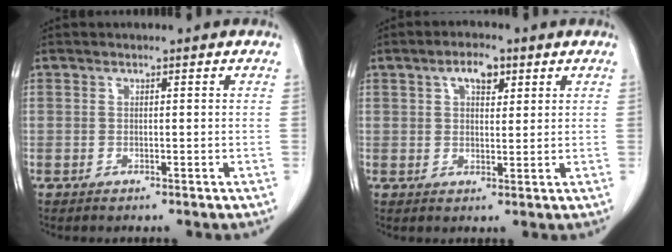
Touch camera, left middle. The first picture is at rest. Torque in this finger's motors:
{"motor_torque": [0.71, -0.25, 0.05, 0.03]}